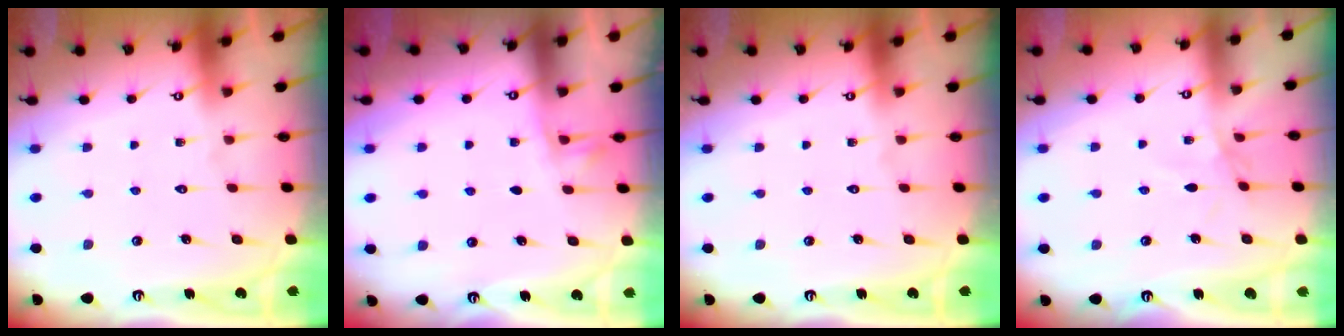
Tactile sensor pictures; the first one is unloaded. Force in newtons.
{"total": 2.4, "press": 2.4, "slide": 0.5}
{"total": 0.0}
{"total": 2.2, "press": 2.1, "slide": 0.5}